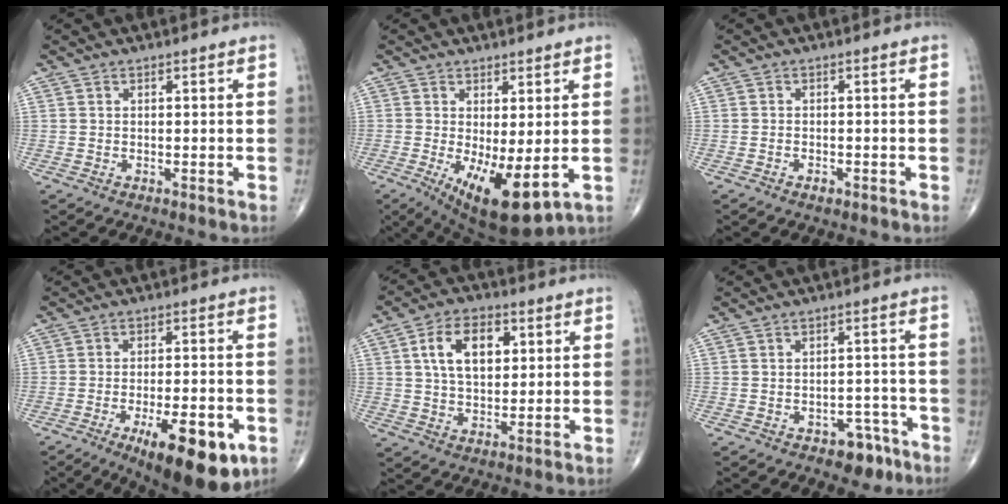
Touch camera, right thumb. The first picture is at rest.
{"total": 11.1, "force": [-2.2, 3.9, 10.1], "torque": [-0.159, -0.024, -0.017]}
{"total": 1.3, "force": [-0.8, 0.8, 0.7], "torque": [-0.013, 0.003, -0.013]}
{"total": 15.9, "force": [-7.1, 5.5, 13.1], "torque": [-0.156, 0.010, -0.091]}
{"total": 10.6, "force": [3.0, 6.5, 7.9], "torque": [-0.115, -0.001, 0.050]}
{"total": 5.8, "force": [-3.6, 3.5, 2.9], "torque": [-0.015, 0.032, -0.045]}